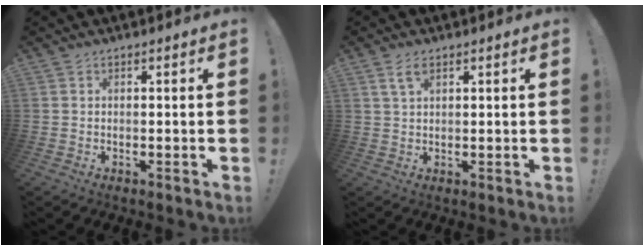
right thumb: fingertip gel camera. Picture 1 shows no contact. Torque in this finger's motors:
{"motor_torque": [0.86, 0.97, 1.32, 0.35, 0.23]}